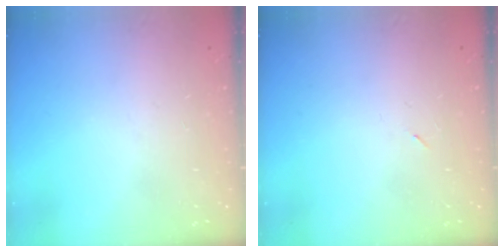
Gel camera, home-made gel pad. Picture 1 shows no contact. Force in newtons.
{"total": 2.2, "press": 1.9, "slide": 1.2}